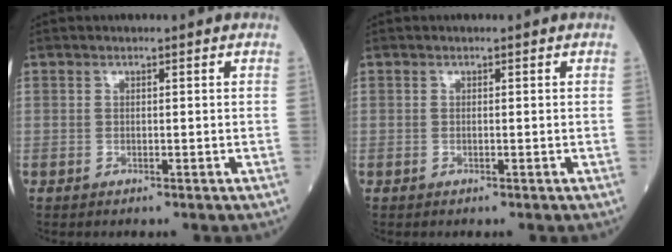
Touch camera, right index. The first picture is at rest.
{"total": 0.0}